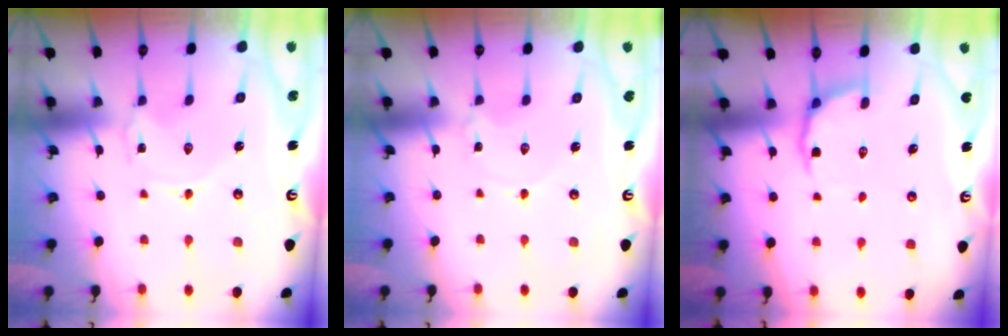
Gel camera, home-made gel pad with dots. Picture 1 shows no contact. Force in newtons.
{"total": 0.6, "press": 0.5, "slide": 0.1}
{"total": 4.7, "press": 4.0, "slide": 2.5}